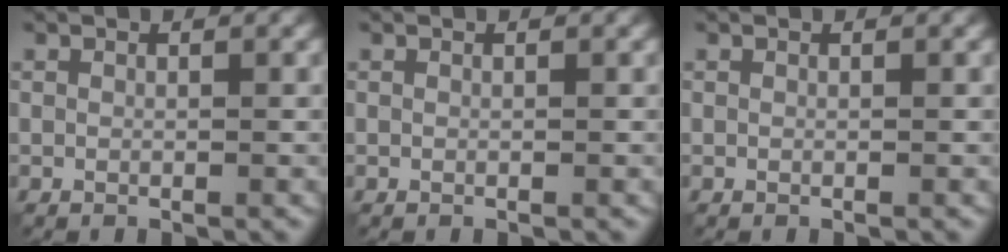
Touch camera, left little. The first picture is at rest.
{"total": 0.0}
{"total": 0.0}